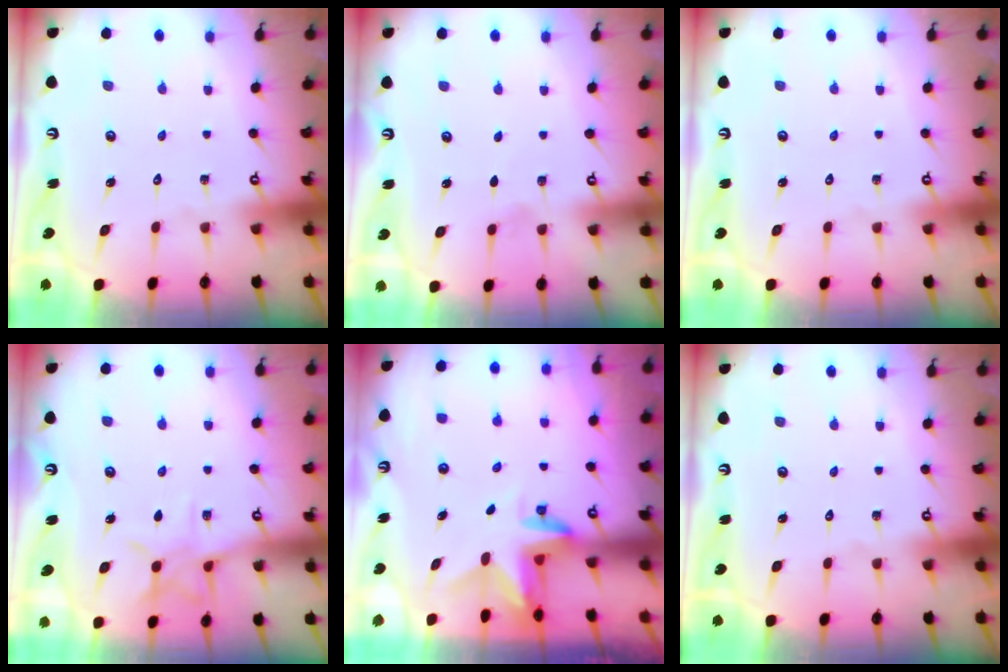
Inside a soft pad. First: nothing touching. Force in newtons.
{"total": 4.6, "press": 4.0, "slide": 2.3}
{"total": 0.0}
{"total": 7.4, "press": 7.3, "slide": 0.7}
{"total": 2.9, "press": 2.9, "slide": 0.2}
{"total": 0.0}